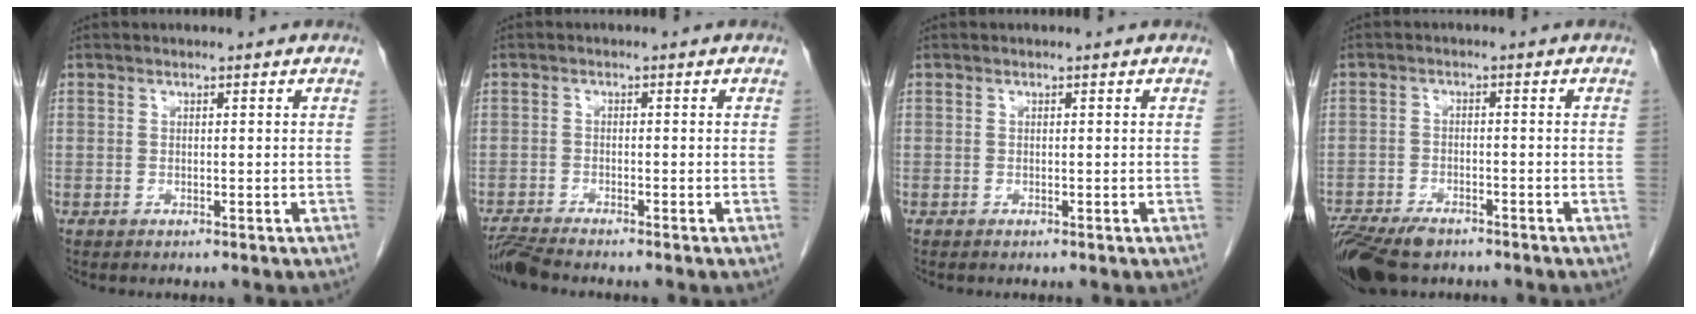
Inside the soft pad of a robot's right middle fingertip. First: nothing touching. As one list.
[{"total": 3.8, "force": [-3.5, -0.5, 1.2], "torque": [-0.025, -0.019, -0.068]}, {"total": 0.0}, {"total": 10.6, "force": [-7.9, 4.4, 5.4], "torque": [-0.108, -0.015, -0.131]}]